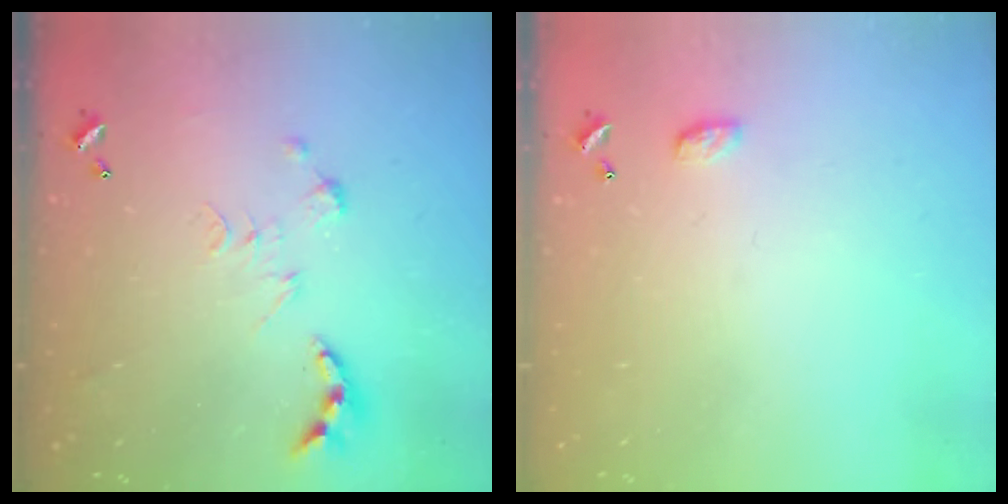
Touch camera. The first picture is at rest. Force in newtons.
{"total": 3.4, "press": 3.4, "slide": 0.5}